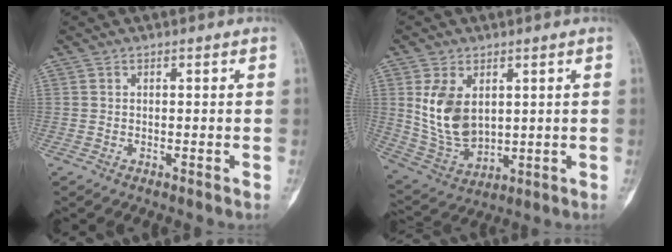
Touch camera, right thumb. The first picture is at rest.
{"total": 11.6, "force": [2.7, 7.5, 8.5], "torque": [-0.145, -0.016, 0.073]}